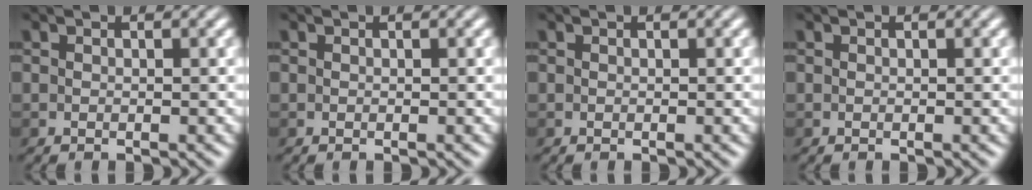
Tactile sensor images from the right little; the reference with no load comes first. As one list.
[{"total": 0.0}, {"total": 0.0}, {"total": 0.0}]